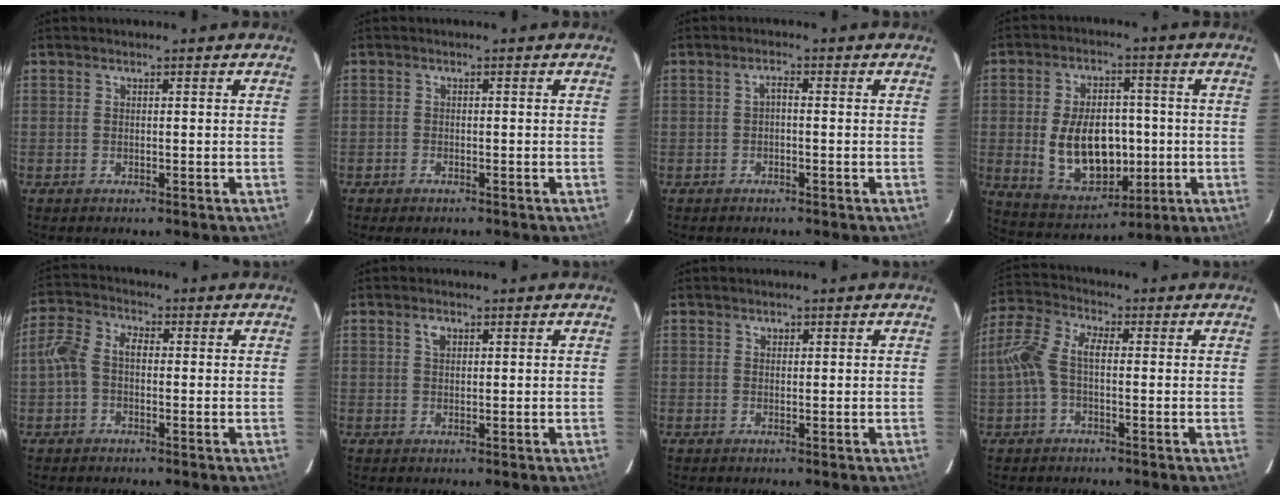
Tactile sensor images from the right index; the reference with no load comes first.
{"total": 1.6, "force": [-1.2, 0.8, 0.6], "torque": [-0.016, -0.001, -0.020]}
{"total": 1.1, "force": [-0.4, 0.4, 0.9], "torque": [-0.017, 0.006, -0.008]}
{"total": 14.8, "force": [-1.4, 9.5, 11.2], "torque": [-0.223, 0.001, 0.003]}
{"total": 5.5, "force": [-0.8, 3.8, 3.9], "torque": [-0.087, 0.019, -0.020]}
{"total": 1.6, "force": [0.9, 1.0, 0.9], "torque": [-0.016, 0.005, 0.015]}
{"total": 0.7, "force": [0.5, 0.5, 0.1], "torque": [-0.001, 0.002, 0.008]}
{"total": 8.1, "force": [-0.6, 4.0, 7.1], "torque": [-0.162, 0.022, -0.016]}